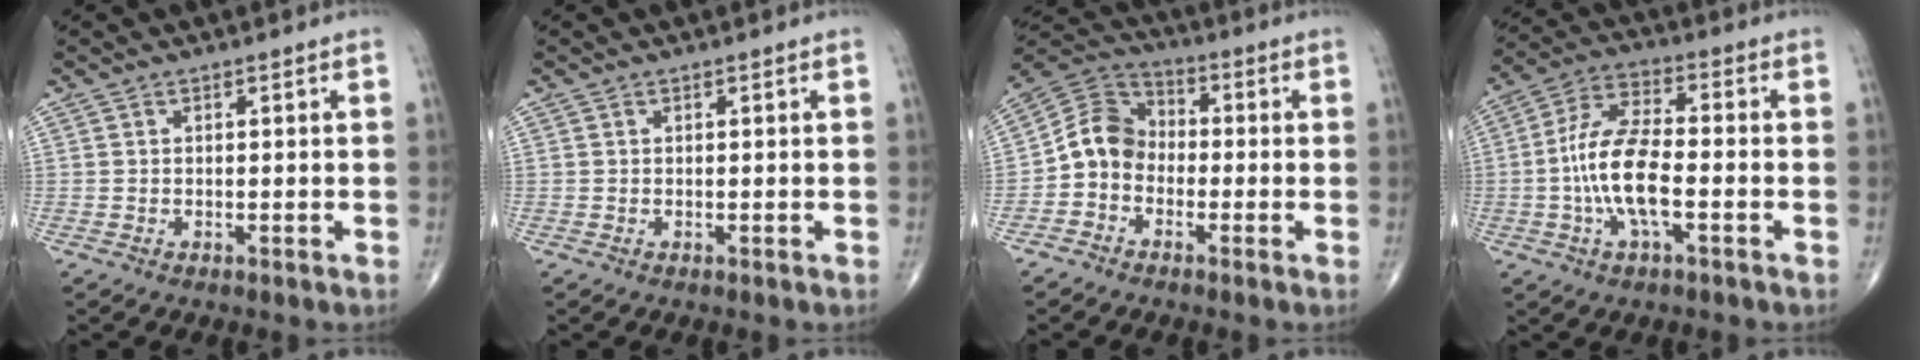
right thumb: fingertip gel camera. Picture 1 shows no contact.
{"total": 0.0}
{"total": 8.4, "force": [-2.1, 7.0, 4.3], "torque": [-0.063, 0.042, -0.058]}
{"total": 12.3, "force": [-2.6, 4.7, 11.1], "torque": [-0.227, 0.029, -0.052]}